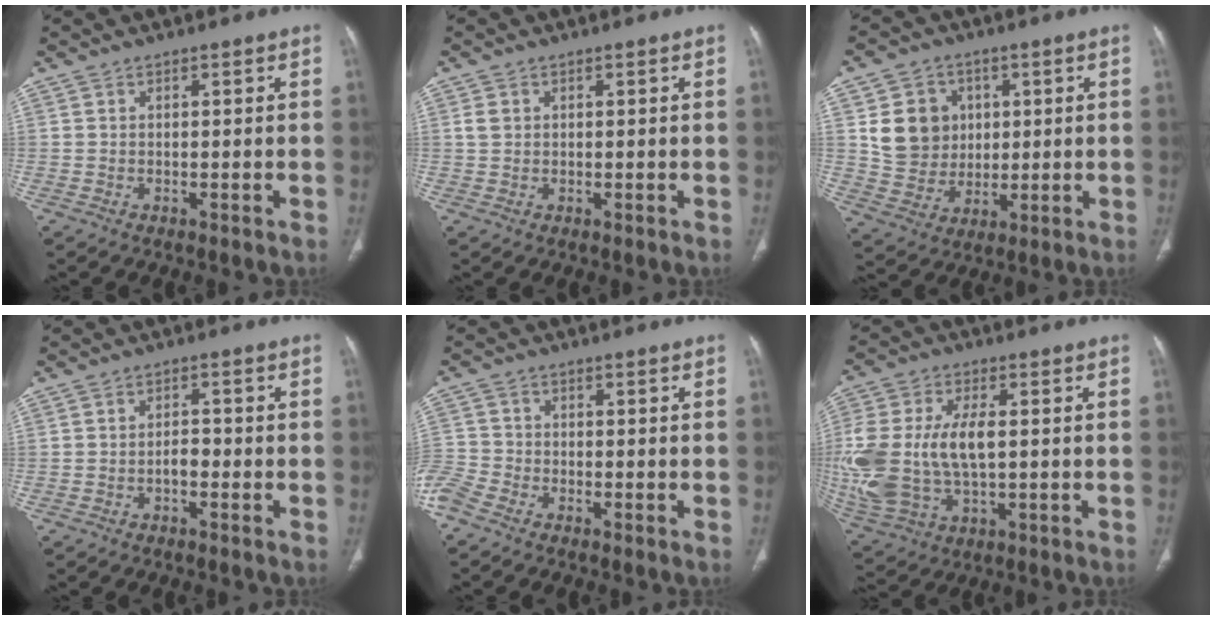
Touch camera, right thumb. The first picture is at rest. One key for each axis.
{"total": 1.8, "fx": 0.5, "fy": 1.5, "fz": 0.9, "tx": -0.017, "ty": 0.004, "tz": 0.011}
{"total": 11.3, "fx": 2.5, "fy": 10.1, "fz": 4.4, "tx": -0.040, "ty": -0.004, "tz": 0.056}
{"total": 2.2, "fx": -1.0, "fy": 1.3, "fz": 1.6, "tx": -0.018, "ty": 0.013, "tz": -0.018}
{"total": 5.4, "fx": -4.0, "fy": 2.8, "fz": 2.3, "tx": -0.062, "ty": 0.005, "tz": -0.090}
{"total": 20.8, "fx": 0.2, "fy": 12.1, "fz": 16.9, "tx": -0.408, "ty": -0.004, "tz": 0.018}